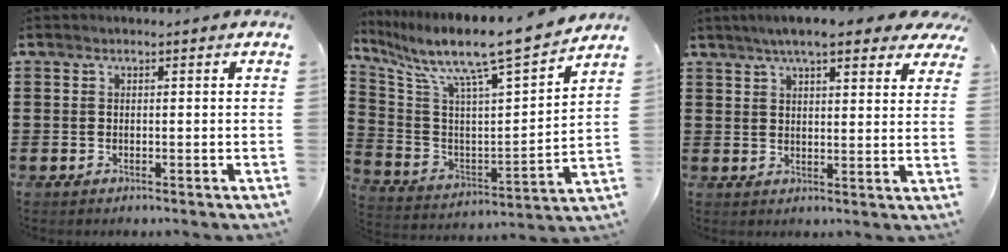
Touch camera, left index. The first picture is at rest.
{"total": 10.9, "force": [9.3, 0.6, 5.6], "torque": [-0.129, -0.078, 0.146]}
{"total": 6.9, "force": [5.6, 1.1, 4.0], "torque": [-0.084, -0.006, 0.098]}